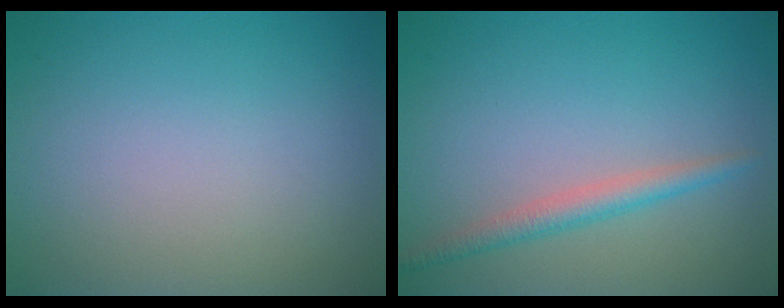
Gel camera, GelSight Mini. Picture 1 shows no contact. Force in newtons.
{"total": 2.2, "press": 2.1, "slide": 0.0}